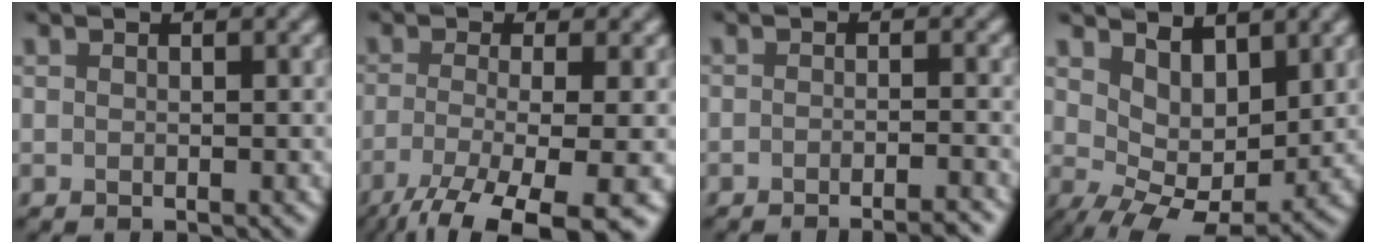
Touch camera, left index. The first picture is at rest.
{"total": 10.8, "force": [-5.8, 2.9, 8.6], "torque": [-0.130, -0.031, -0.086]}
{"total": 2.8, "force": [-2.2, 0.3, 1.7], "torque": [-0.014, 0.003, -0.040]}
{"total": 5.4, "force": [1.9, 2.9, 4.2], "torque": [-0.079, -0.015, 0.038]}